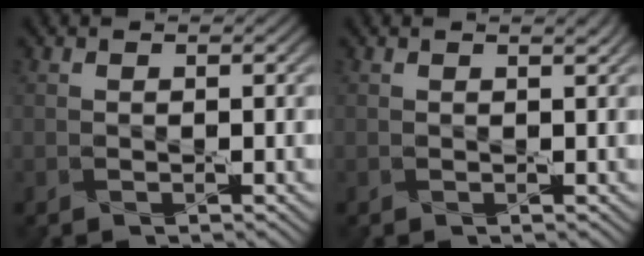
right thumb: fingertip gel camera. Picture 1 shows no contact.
{"total": 0.7, "force": [0.6, 0.0, 0.4], "torque": [-0.011, 0.000, 0.008]}